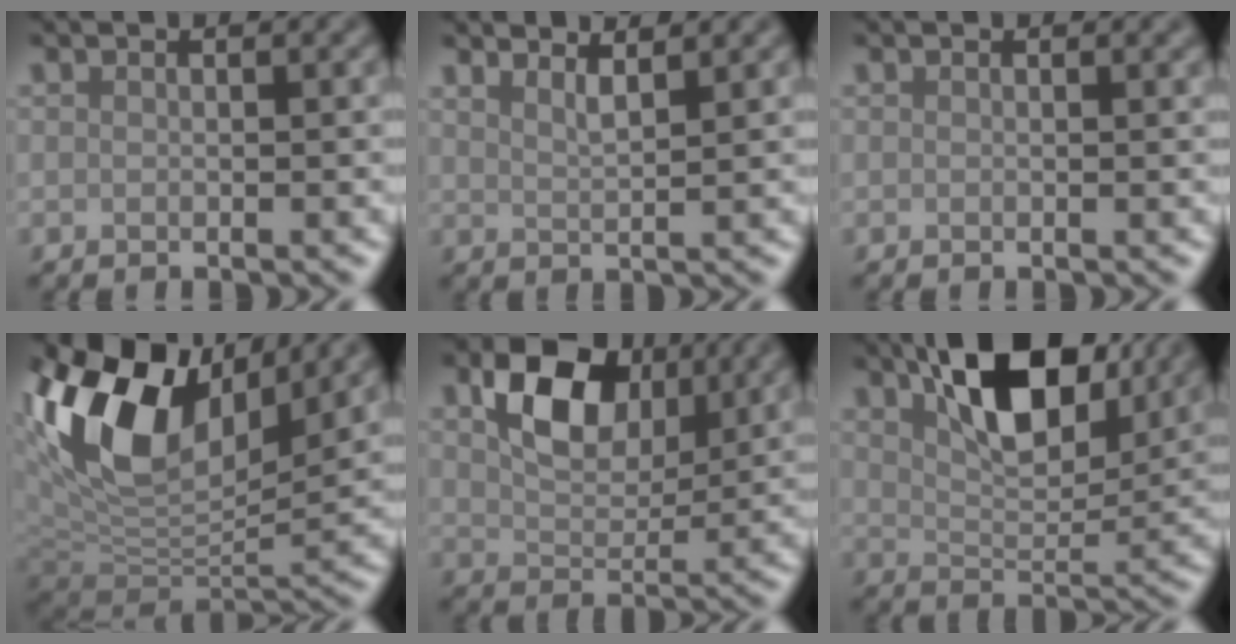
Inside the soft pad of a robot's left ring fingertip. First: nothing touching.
{"total": 2.1, "force": [1.8, 0.4, 1.0], "torque": [-0.008, 0.001, 0.027]}
{"total": 0.6, "force": [0.4, 0.2, 0.3], "torque": [-0.003, 0.000, 0.001]}
{"total": 14.2, "force": [5.4, 8.1, 10.3], "torque": [-0.214, 0.025, 0.101]}
{"total": 7.3, "force": [2.9, 4.6, 4.8], "torque": [-0.097, 0.002, 0.047]}
{"total": 9.4, "force": [4.6, 4.3, 6.9], "torque": [-0.117, 0.010, 0.078]}